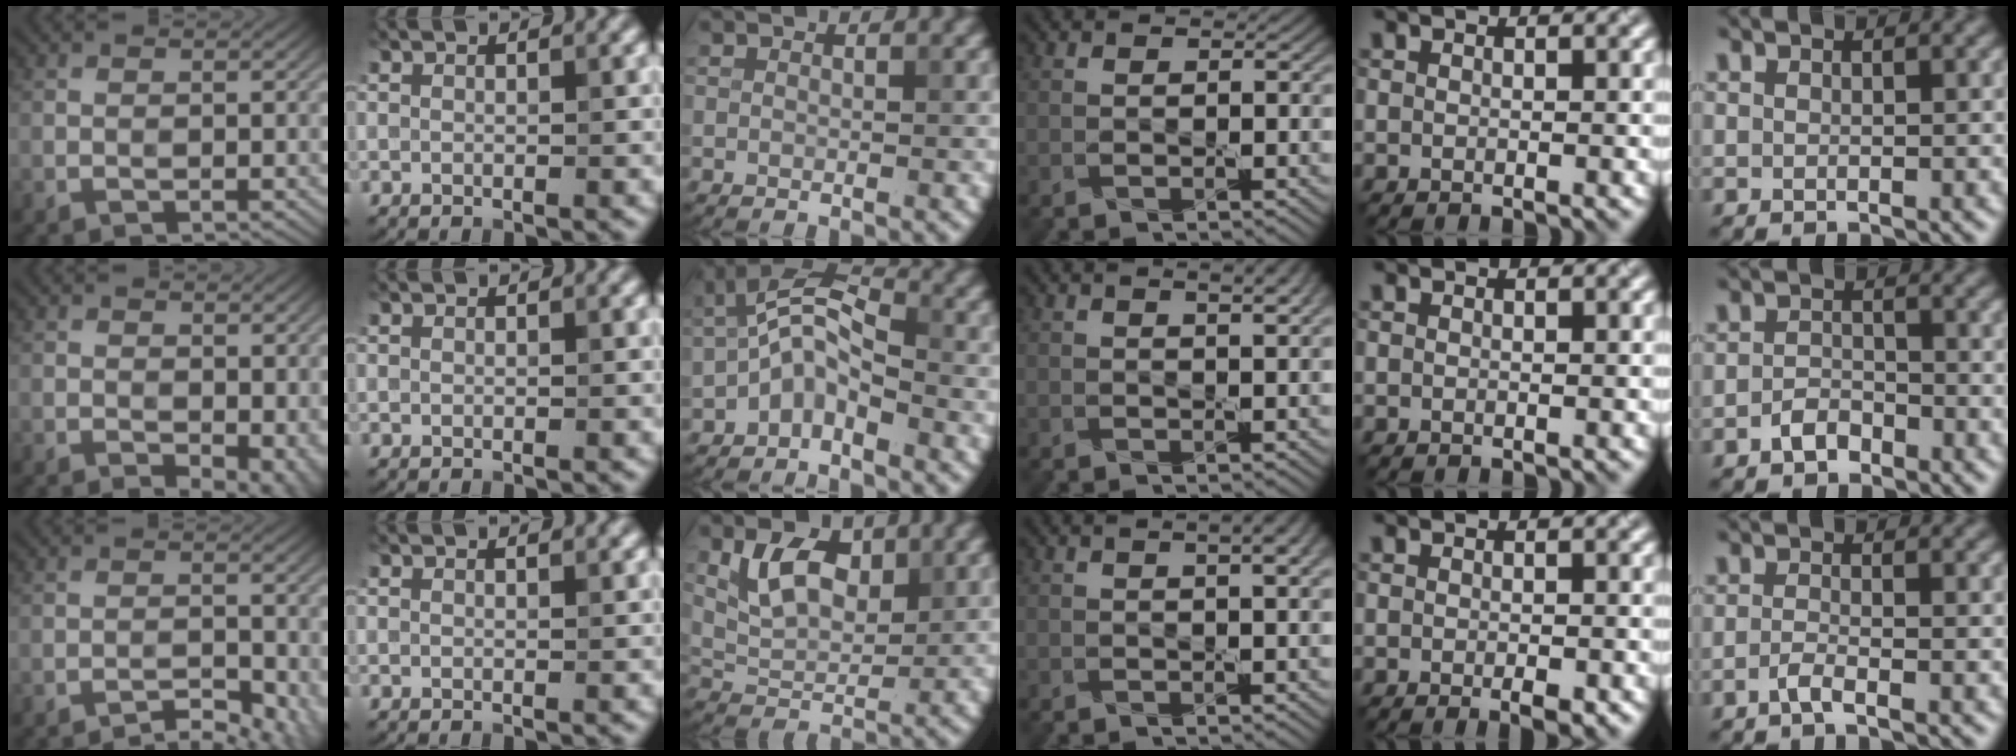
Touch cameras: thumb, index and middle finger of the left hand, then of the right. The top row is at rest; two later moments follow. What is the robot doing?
{"motion": "pour", "object": "sugar"}